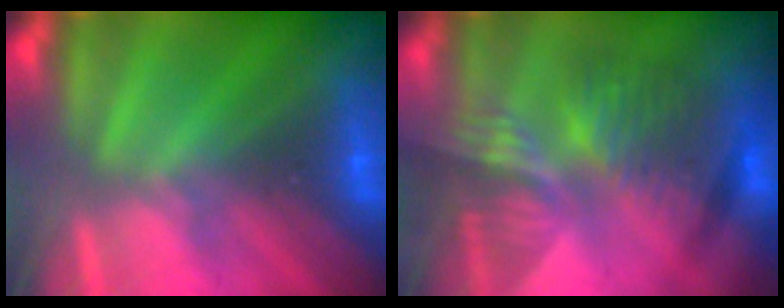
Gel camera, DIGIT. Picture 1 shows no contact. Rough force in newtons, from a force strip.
{"total": 7.1}